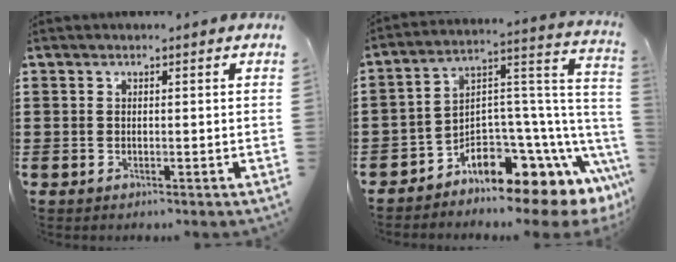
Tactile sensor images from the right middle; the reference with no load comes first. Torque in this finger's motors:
{"motor_torque": [2.14, 0.00, 1.05, 0.21]}